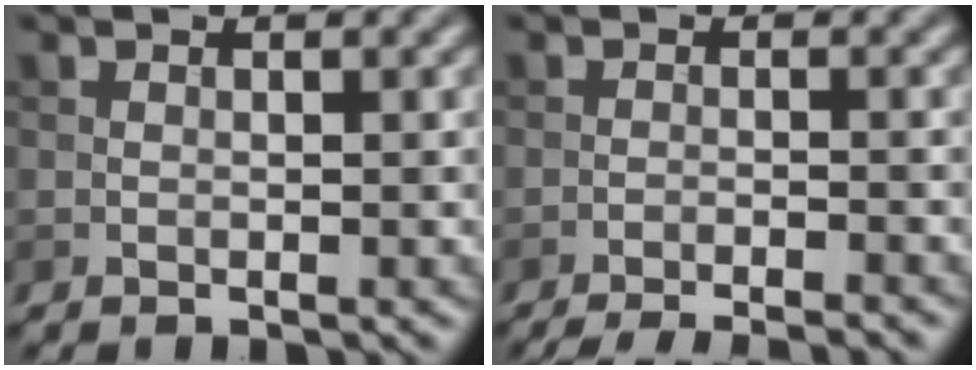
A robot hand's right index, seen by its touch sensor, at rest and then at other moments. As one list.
[{"total": 5.8, "force": [-5.1, 0.9, 2.5], "torque": [-0.034, -0.008, -0.077]}]